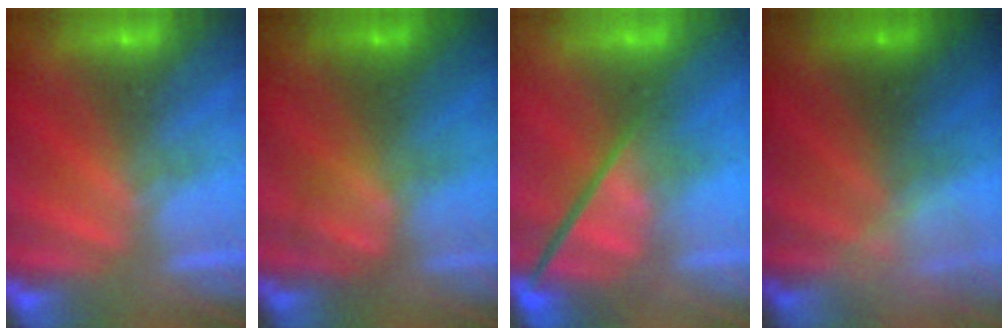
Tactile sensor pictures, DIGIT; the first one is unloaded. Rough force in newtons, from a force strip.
{"total": 4.5}
{"total": 3.8}
{"total": 2.5}